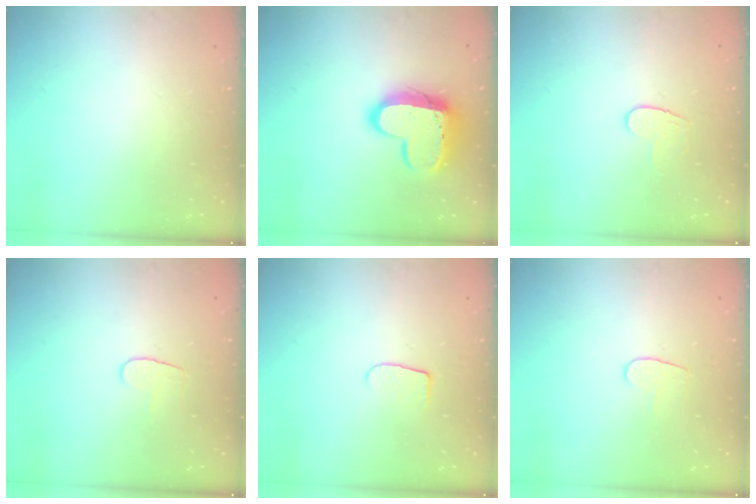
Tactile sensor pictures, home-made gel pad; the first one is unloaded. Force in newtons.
{"total": 14.4, "press": 14.4, "slide": 1.1}
{"total": 6.6, "press": 6.6, "slide": 0.6}
{"total": 5.1, "press": 5.1, "slide": 0.5}
{"total": 5.8, "press": 5.8, "slide": 0.7}
{"total": 5.1, "press": 5.1, "slide": 0.5}